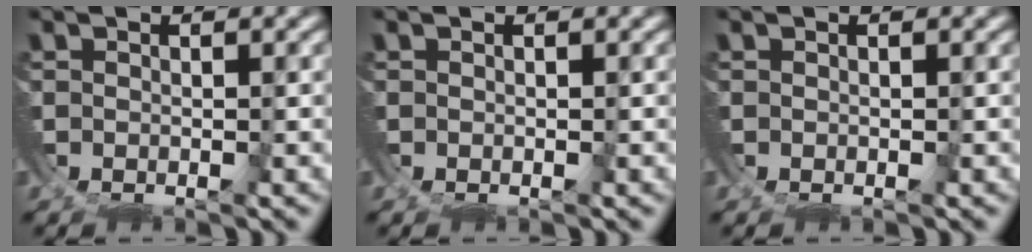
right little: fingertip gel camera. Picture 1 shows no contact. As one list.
[{"total": 0.0}, {"total": 0.0}]